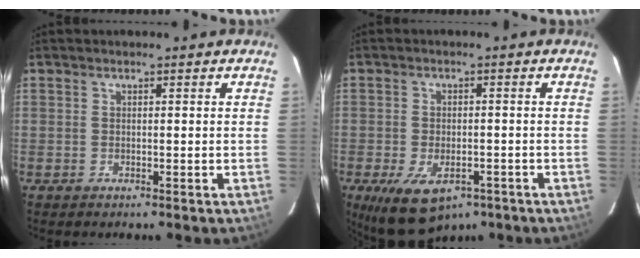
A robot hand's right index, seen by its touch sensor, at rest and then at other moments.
{"total": 10.0, "force": [-6.0, 5.2, 6.1], "torque": [-0.110, -0.012, -0.084]}